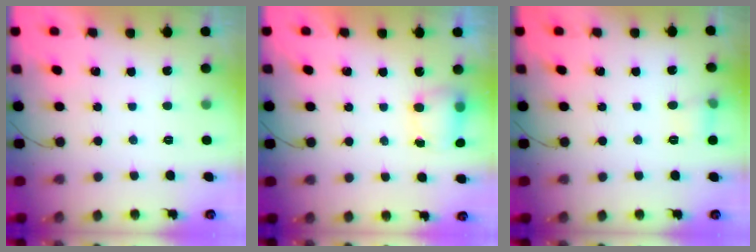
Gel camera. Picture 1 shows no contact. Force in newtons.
{"total": 5.8, "press": 5.8, "slide": 0.6}
{"total": 5.6, "press": 5.4, "slide": 1.7}